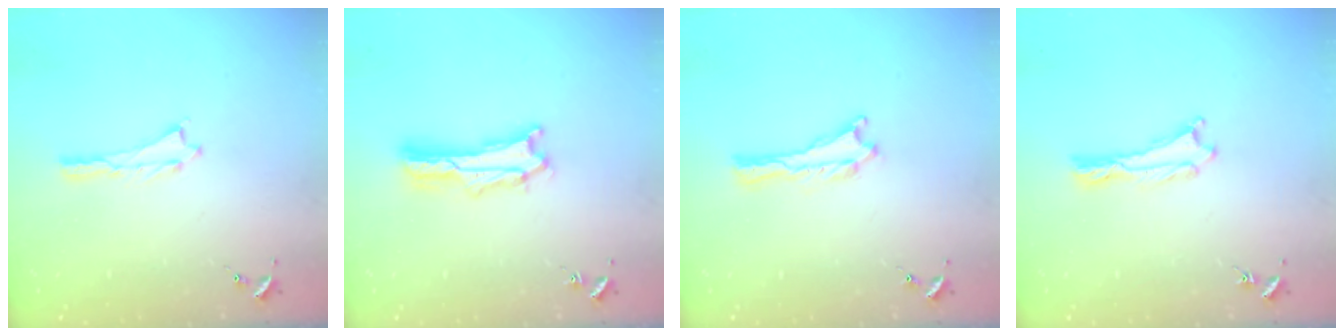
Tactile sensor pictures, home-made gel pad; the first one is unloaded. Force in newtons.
{"total": 2.7, "press": 2.7, "slide": 0.4}
{"total": 0.0}
{"total": 0.0}